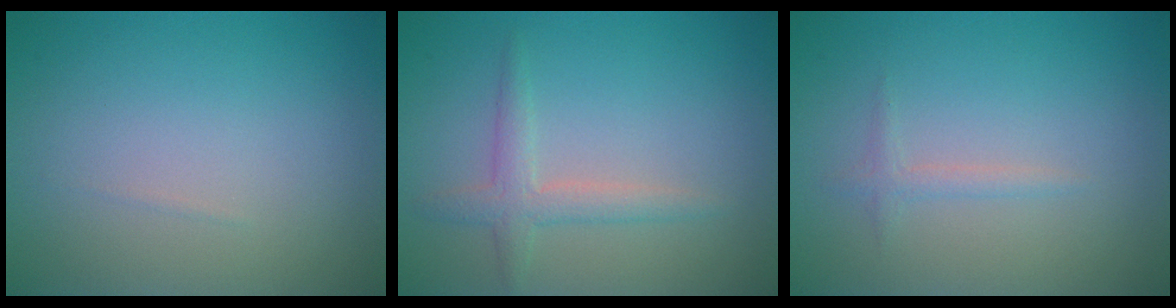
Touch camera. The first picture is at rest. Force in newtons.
{"total": 2.3, "press": 2.3, "slide": 0.1}
{"total": 1.0, "press": 1.0, "slide": 0.0}